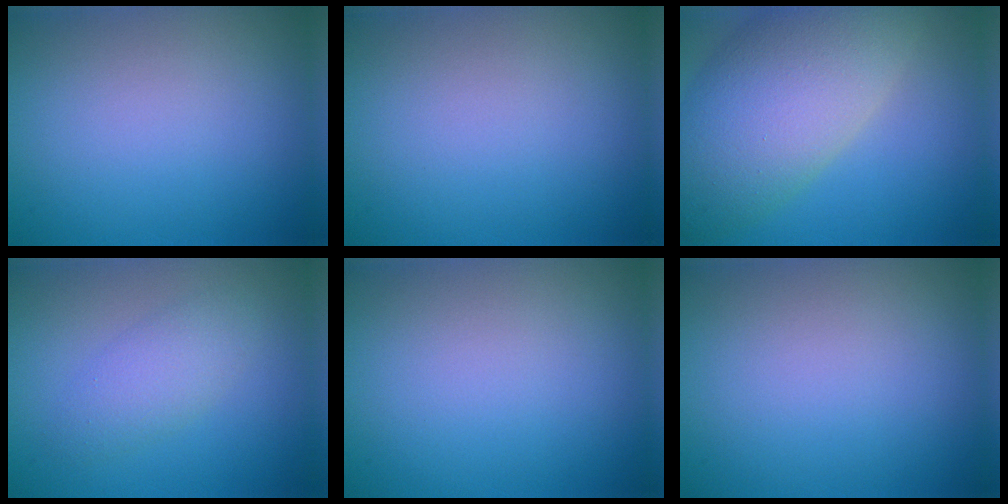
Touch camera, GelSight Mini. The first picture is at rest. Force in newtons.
{"total": 0.0}
{"total": 11.0, "press": 11.0, "slide": 0.8}
{"total": 2.6, "press": 2.6, "slide": 0.1}
{"total": 0.0}
{"total": 0.0}